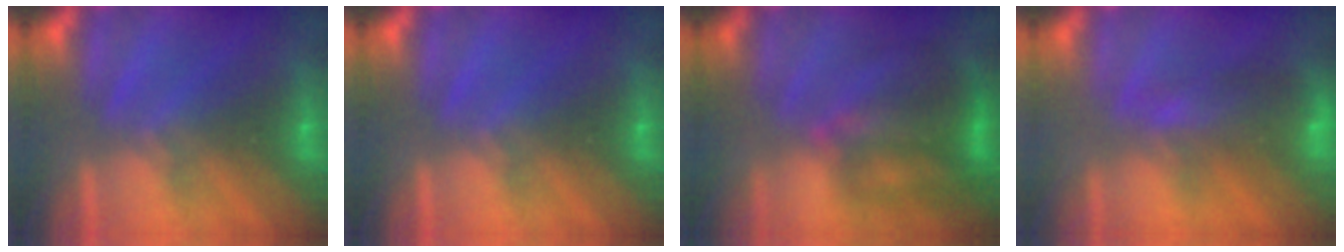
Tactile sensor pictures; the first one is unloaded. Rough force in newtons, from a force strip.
{"total": 0.0}
{"total": 4.4}
{"total": 8.7}